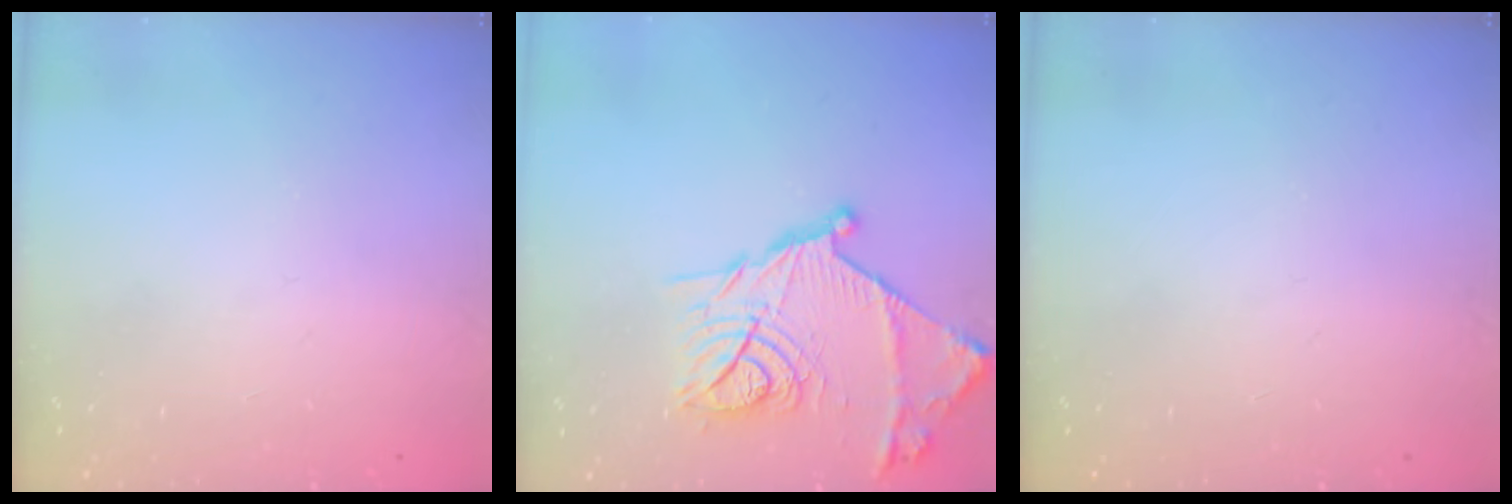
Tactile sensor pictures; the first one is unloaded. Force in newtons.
{"total": 19.7, "press": 19.7, "slide": 1.1}
{"total": 0.0}